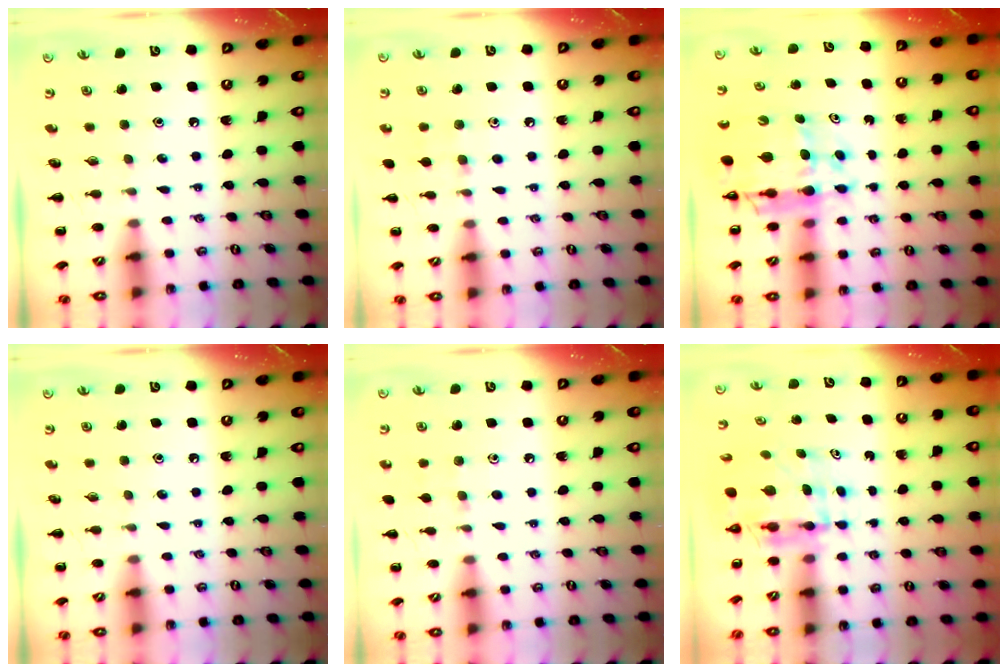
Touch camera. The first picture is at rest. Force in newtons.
{"total": 6.5, "press": 6.2, "slide": 2.0}
{"total": 10.7, "press": 10.3, "slide": 3.2}
{"total": 0.0}
{"total": 4.9, "press": 4.6, "slide": 1.5}
{"total": 5.9, "press": 5.8, "slide": 0.8}